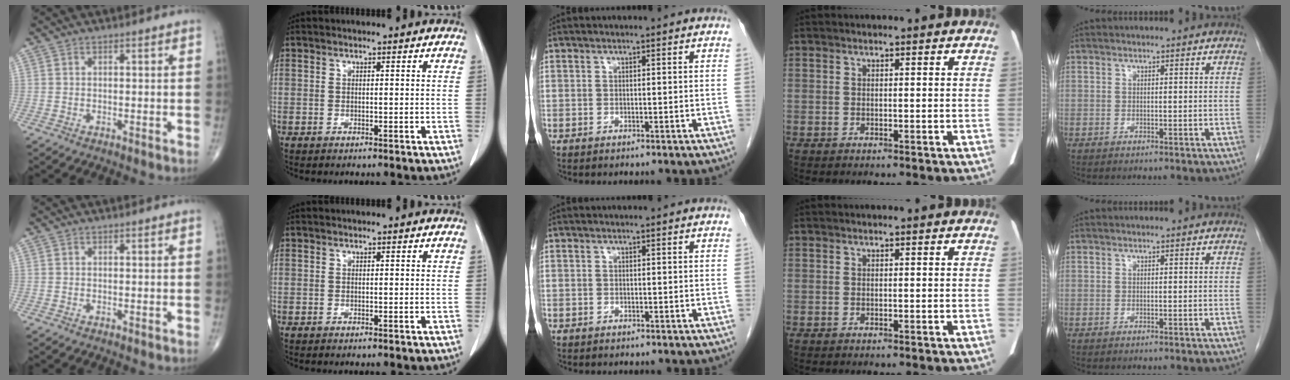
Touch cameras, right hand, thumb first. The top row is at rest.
{"middle": {"total": 0.7, "force": [-0.5, 0.4, 0.1], "torque": [-0.006, 0.002, -0.010]}}